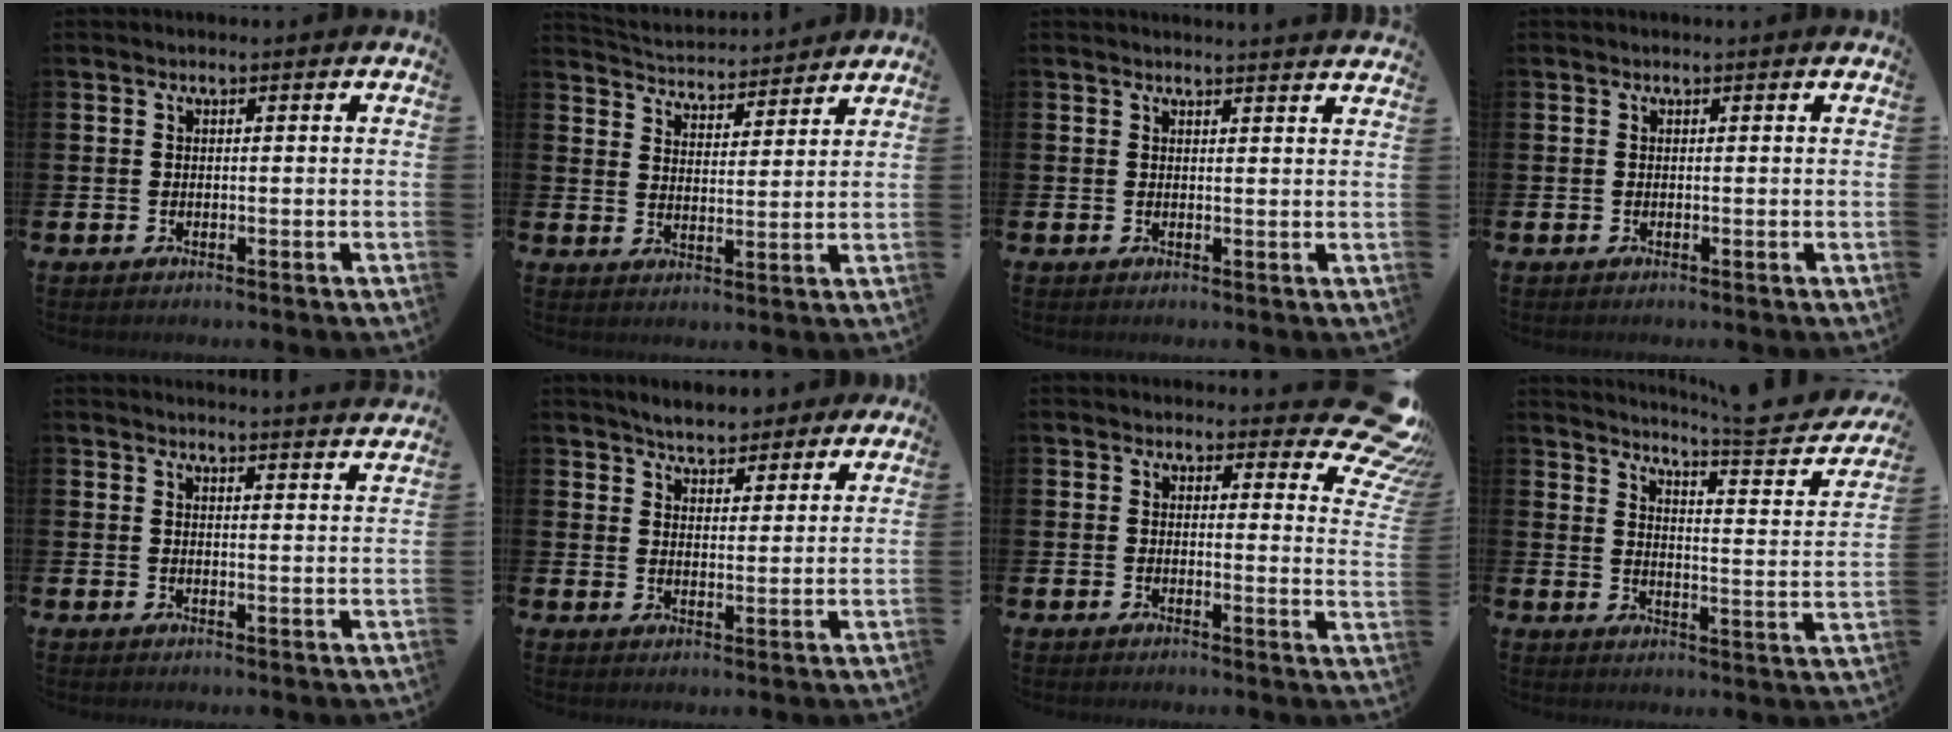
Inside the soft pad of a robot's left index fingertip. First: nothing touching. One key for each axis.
{"total": 4.3, "fx": 4.3, "fy": 0.4, "fz": -0.2, "tx": -0.018, "ty": -0.036, "tz": 0.073}
{"total": 1.9, "fx": 1.8, "fy": -0.4, "fz": -0.3, "tx": 0.017, "ty": -0.019, "tz": 0.031}
{"total": 0.0}
{"total": 3.3, "fx": 3.3, "fy": -0.6, "fz": -0.2, "tx": 0.014, "ty": -0.032, "tz": 0.055}
{"total": 5.2, "fx": 5.0, "fy": 1.4, "fz": 0.7, "tx": -0.022, "ty": -0.023, "tz": 0.087}
{"total": 5.6, "fx": 4.7, "fy": 2.1, "fz": 2.3, "tx": -0.016, "ty": -0.040, "tz": 0.075}
{"total": 5.9, "fx": 5.1, "fy": 0.0, "fz": 2.9, "tx": -0.052, "ty": -0.048, "tz": 0.074}